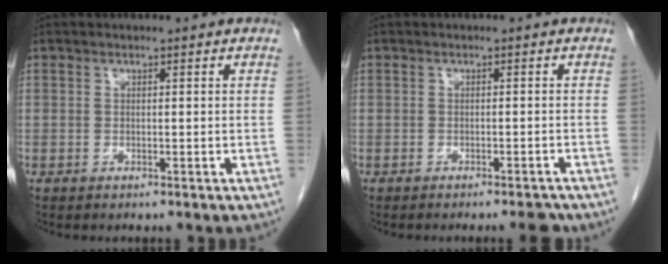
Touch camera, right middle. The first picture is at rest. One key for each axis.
{"total": 2.3, "fx": -2.1, "fy": -0.1, "fz": 0.8, "tx": -0.003, "ty": -0.004, "tz": -0.027}